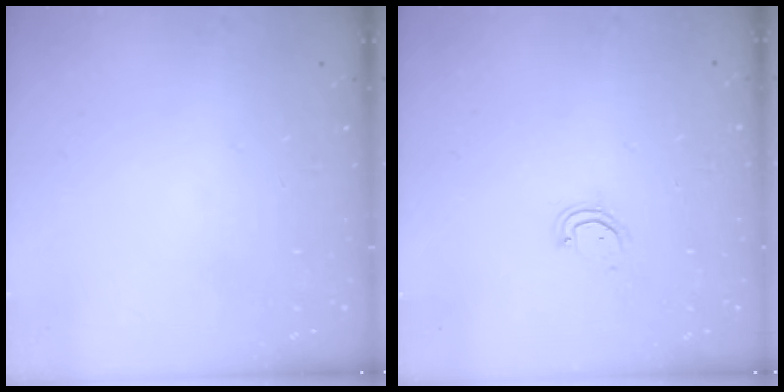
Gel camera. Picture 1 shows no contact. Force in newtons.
{"total": 3.6, "press": 3.6, "slide": 0.2}